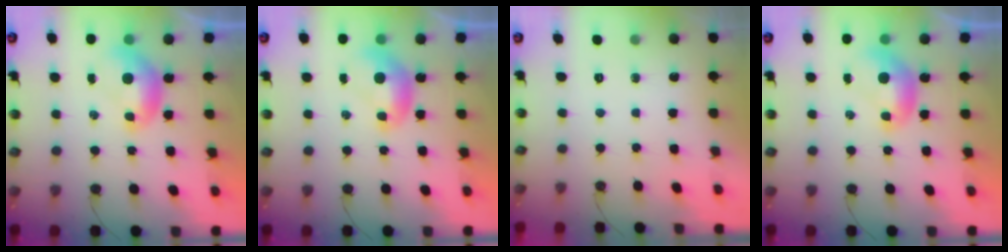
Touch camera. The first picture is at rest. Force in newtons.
{"total": 0.0}
{"total": 0.0}
{"total": 0.0}